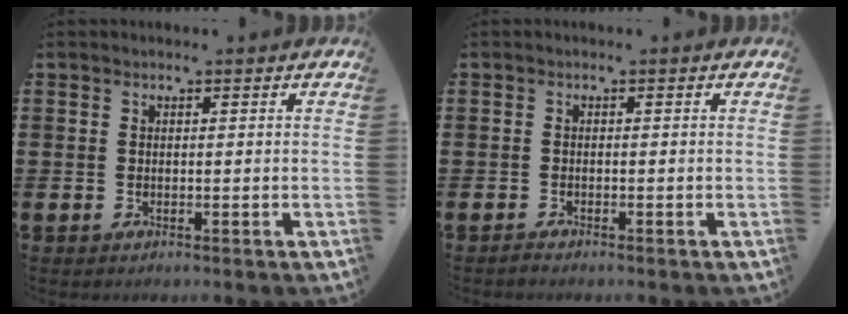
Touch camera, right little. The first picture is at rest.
{"total": 0.6, "force": [-0.6, 0.1, 0.1], "torque": [-0.004, -0.003, -0.011]}